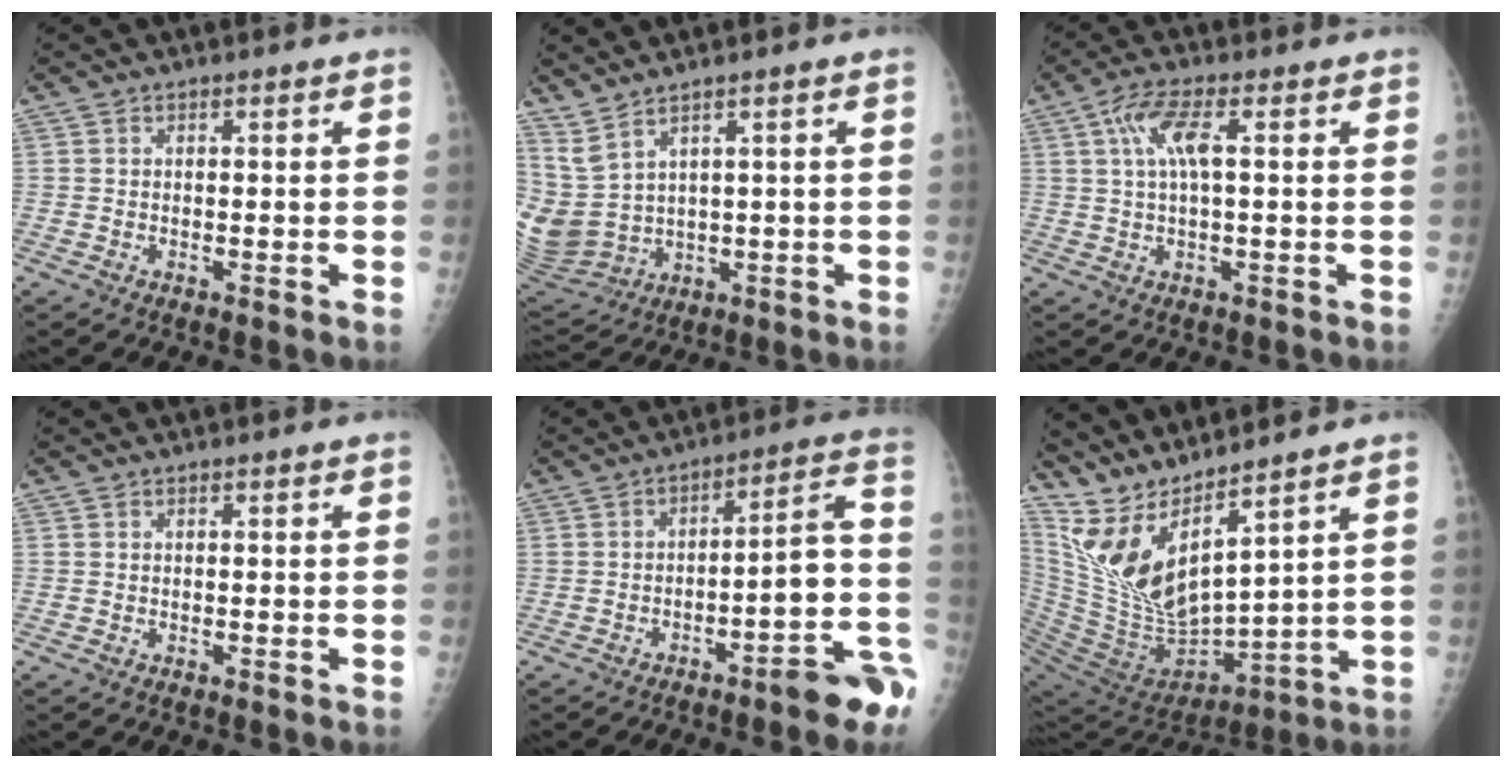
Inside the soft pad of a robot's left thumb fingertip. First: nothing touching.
{"total": 9.6, "force": [4.9, 5.4, 6.3], "torque": [-0.133, -0.027, 0.135]}
{"total": 6.3, "force": [1.7, 1.7, 5.9], "torque": [-0.135, 0.015, 0.033]}
{"total": 0.0}
{"total": 13.6, "force": [-6.5, 2.4, 11.8], "torque": [-0.137, 0.061, -0.093]}
{"total": 15.7, "force": [11.8, 2.5, 10.0], "torque": [-0.184, -0.078, 0.256]}